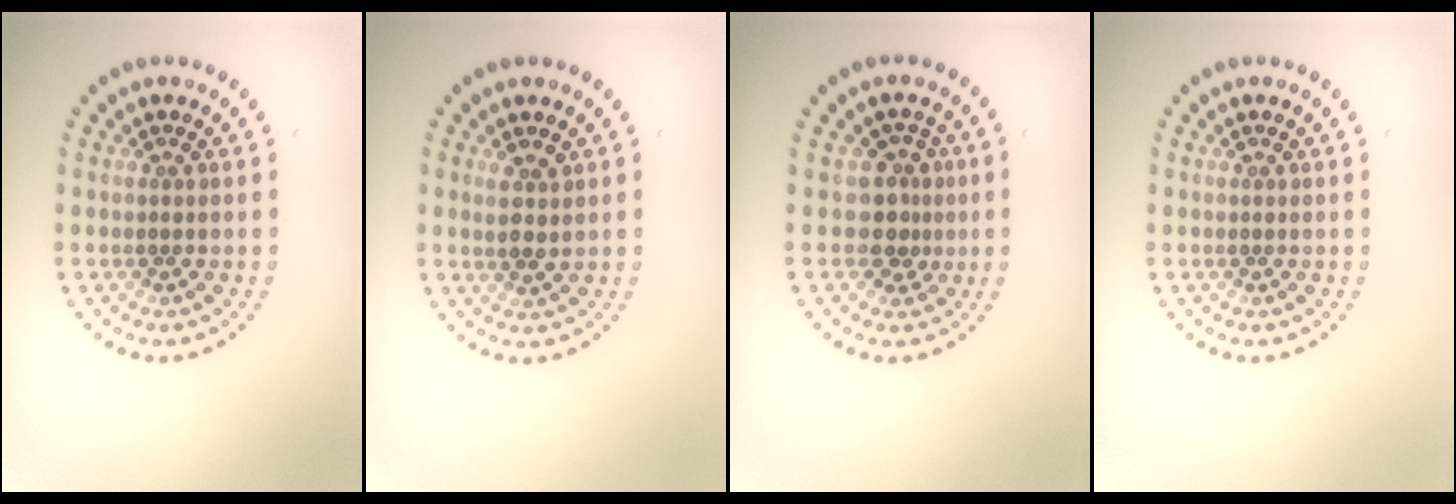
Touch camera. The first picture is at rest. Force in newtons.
{"total": 1.9, "press": 1.8, "slide": 0.7}
{"total": 2.5, "press": 2.0, "slide": 1.6}
{"total": 0.0}